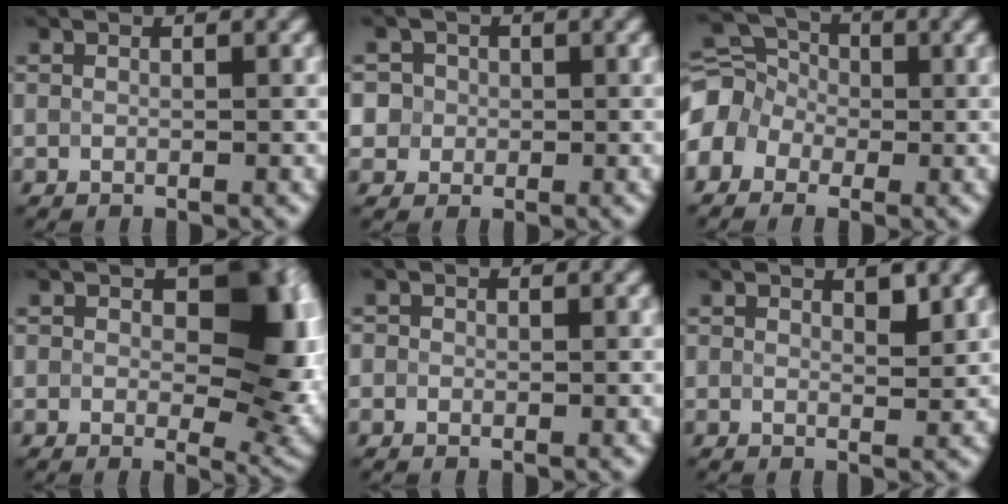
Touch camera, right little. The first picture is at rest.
{"total": 4.8, "force": [0.8, 4.5, 1.3], "torque": [-0.020, 0.037, -0.006]}
{"total": 6.2, "force": [-1.5, 5.0, 3.4], "torque": [-0.066, 0.023, -0.051]}
{"total": 10.9, "force": [1.1, 6.4, 8.8], "torque": [-0.093, -0.001, 0.011]}
{"total": 0.5, "force": [-0.1, 0.5, 0.0], "torque": [0.003, -0.006, -0.005]}
{"total": 1.2, "force": [0.7, 0.3, 1.0], "torque": [-0.016, -0.003, 0.012]}